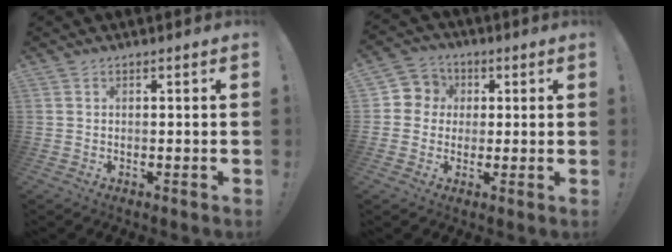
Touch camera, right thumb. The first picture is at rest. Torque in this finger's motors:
{"motor_torque": [-0.07, 0.07, -0.01, 0.01, 0.00]}